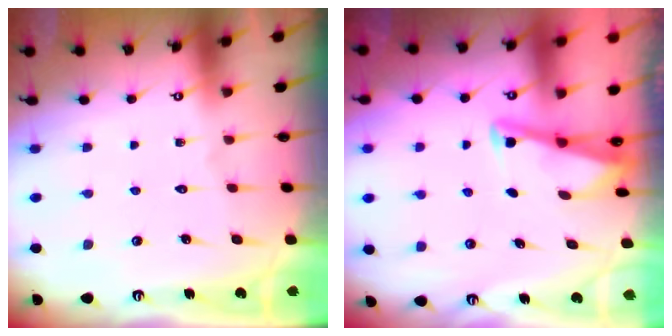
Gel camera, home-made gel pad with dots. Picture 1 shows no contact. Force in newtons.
{"total": 3.0, "press": 2.9, "slide": 0.3}